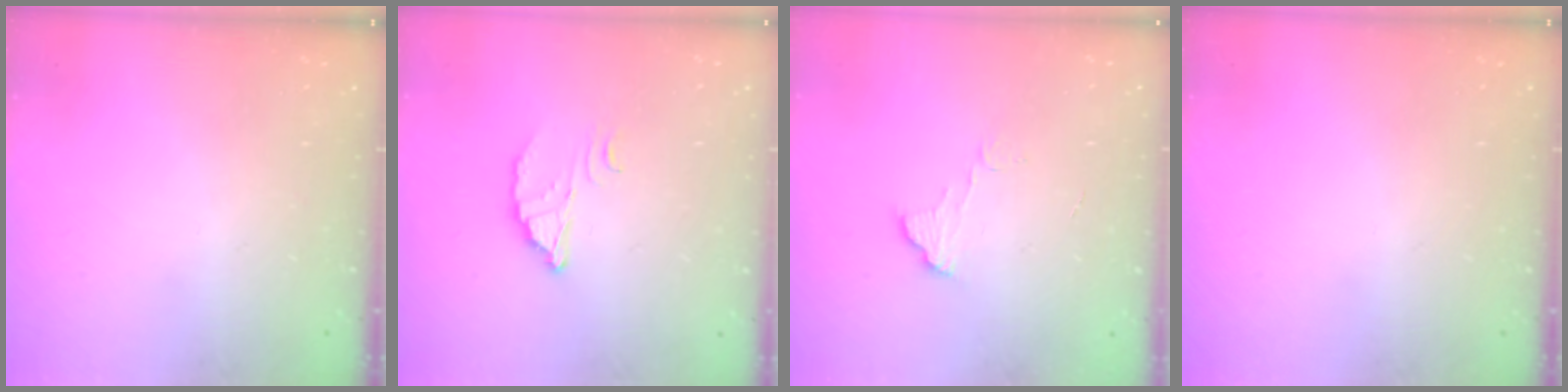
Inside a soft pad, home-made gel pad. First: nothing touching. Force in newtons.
{"total": 3.3, "press": 3.3, "slide": 0.1}
{"total": 5.7, "press": 5.7, "slide": 0.4}
{"total": 0.0}